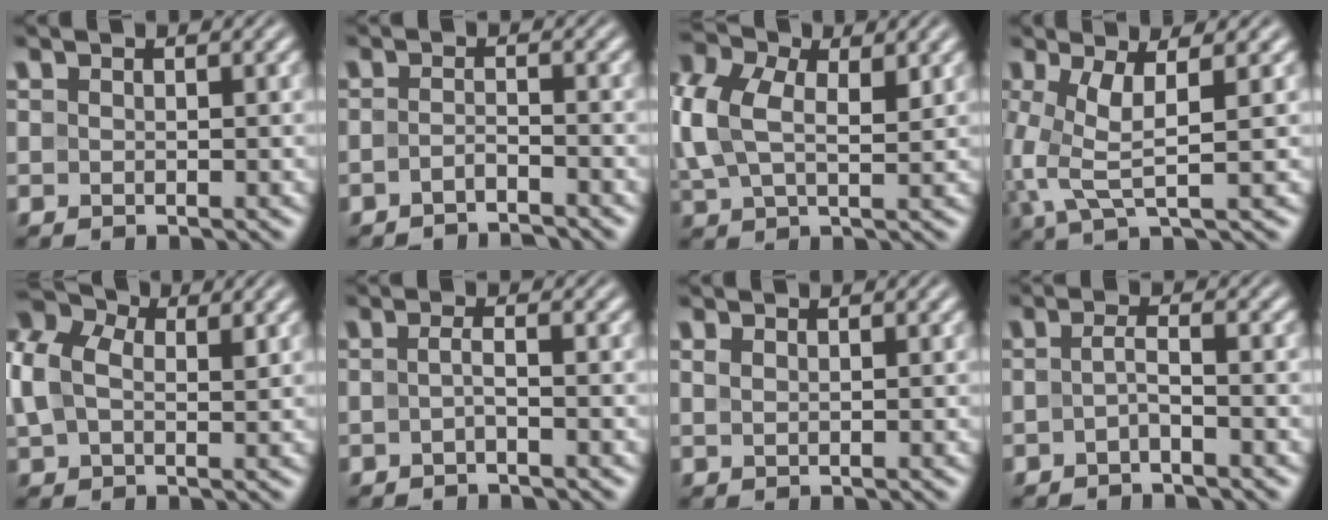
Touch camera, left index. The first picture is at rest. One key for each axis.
{"total": 1.8, "fx": -1.6, "fy": 0.2, "fz": 0.8, "tx": -0.014, "ty": -0.002, "tz": -0.034}
{"total": 7.3, "fx": 1.7, "fy": 4.4, "fz": 5.5, "tx": -0.148, "ty": 0.007, "tz": 0.030}
{"total": 4.3, "fx": 0.3, "fy": 1.0, "fz": 4.2, "tx": -0.100, "ty": -0.001, "tz": 0.007}
{"total": 7.1, "fx": 1.6, "fy": 4.8, "fz": 5.0, "tx": -0.130, "ty": 0.016, "tz": 0.024}
{"total": 1.2, "fx": -0.6, "fy": 0.1, "fz": 1.1, "tx": -0.023, "ty": 0.001, "tz": -0.012}
{"total": 0.6, "fx": 0.4, "fy": 0.2, "fz": 0.4, "tx": -0.011, "ty": 0.002, "tz": 0.008}
{"total": 1.6, "fx": -0.8, "fy": 0.1, "fz": 1.4, "tx": -0.030, "ty": 0.004, "tz": -0.019}